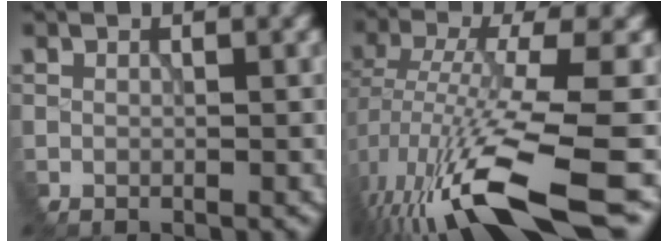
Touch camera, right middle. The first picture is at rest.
{"total": 11.2, "force": [-5.3, 2.2, 9.6], "torque": [-0.188, -0.016, -0.087]}